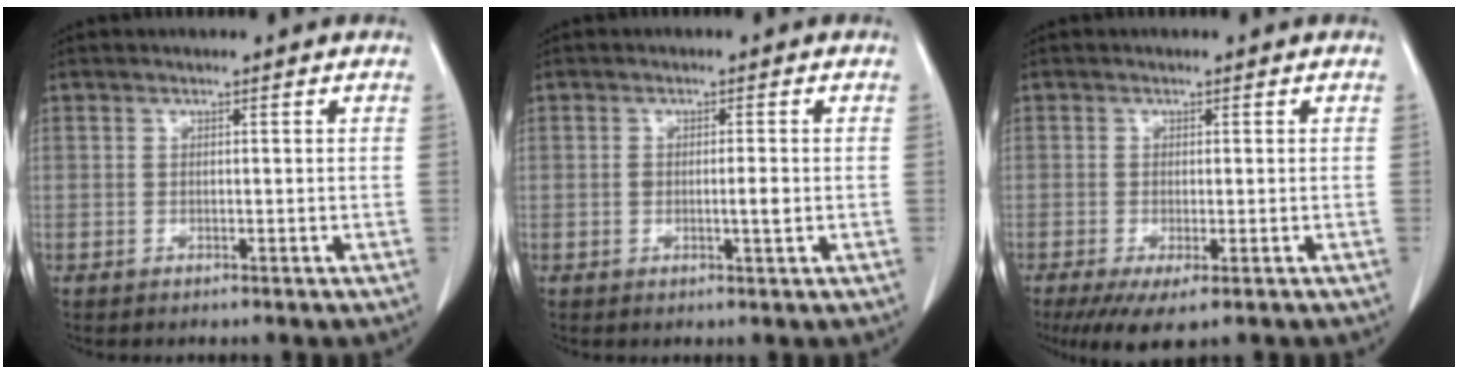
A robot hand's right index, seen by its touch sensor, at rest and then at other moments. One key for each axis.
{"total": 2.2, "fx": -0.3, "fy": 0.3, "fz": 2.2, "tx": -0.040, "ty": -0.002, "tz": -0.006}
{"total": 5.2, "fx": -3.1, "fy": 1.1, "fz": 4.1, "tx": -0.066, "ty": -0.016, "tz": -0.050}